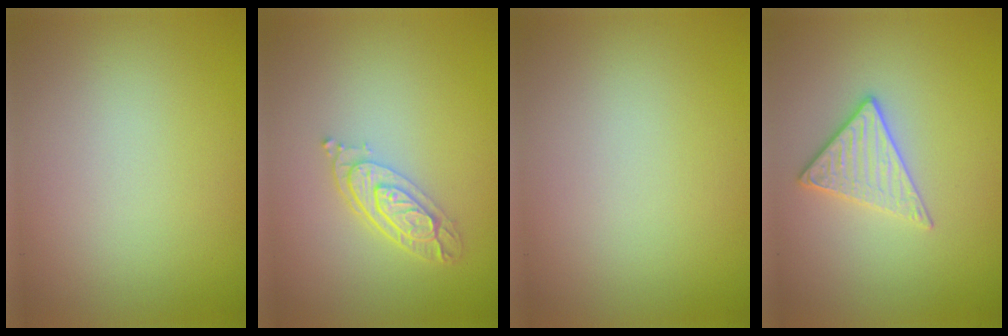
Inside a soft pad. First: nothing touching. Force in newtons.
{"total": 3.6, "press": 2.7, "slide": 2.4}
{"total": 0.0}
{"total": 2.7, "press": 2.5, "slide": 1.1}